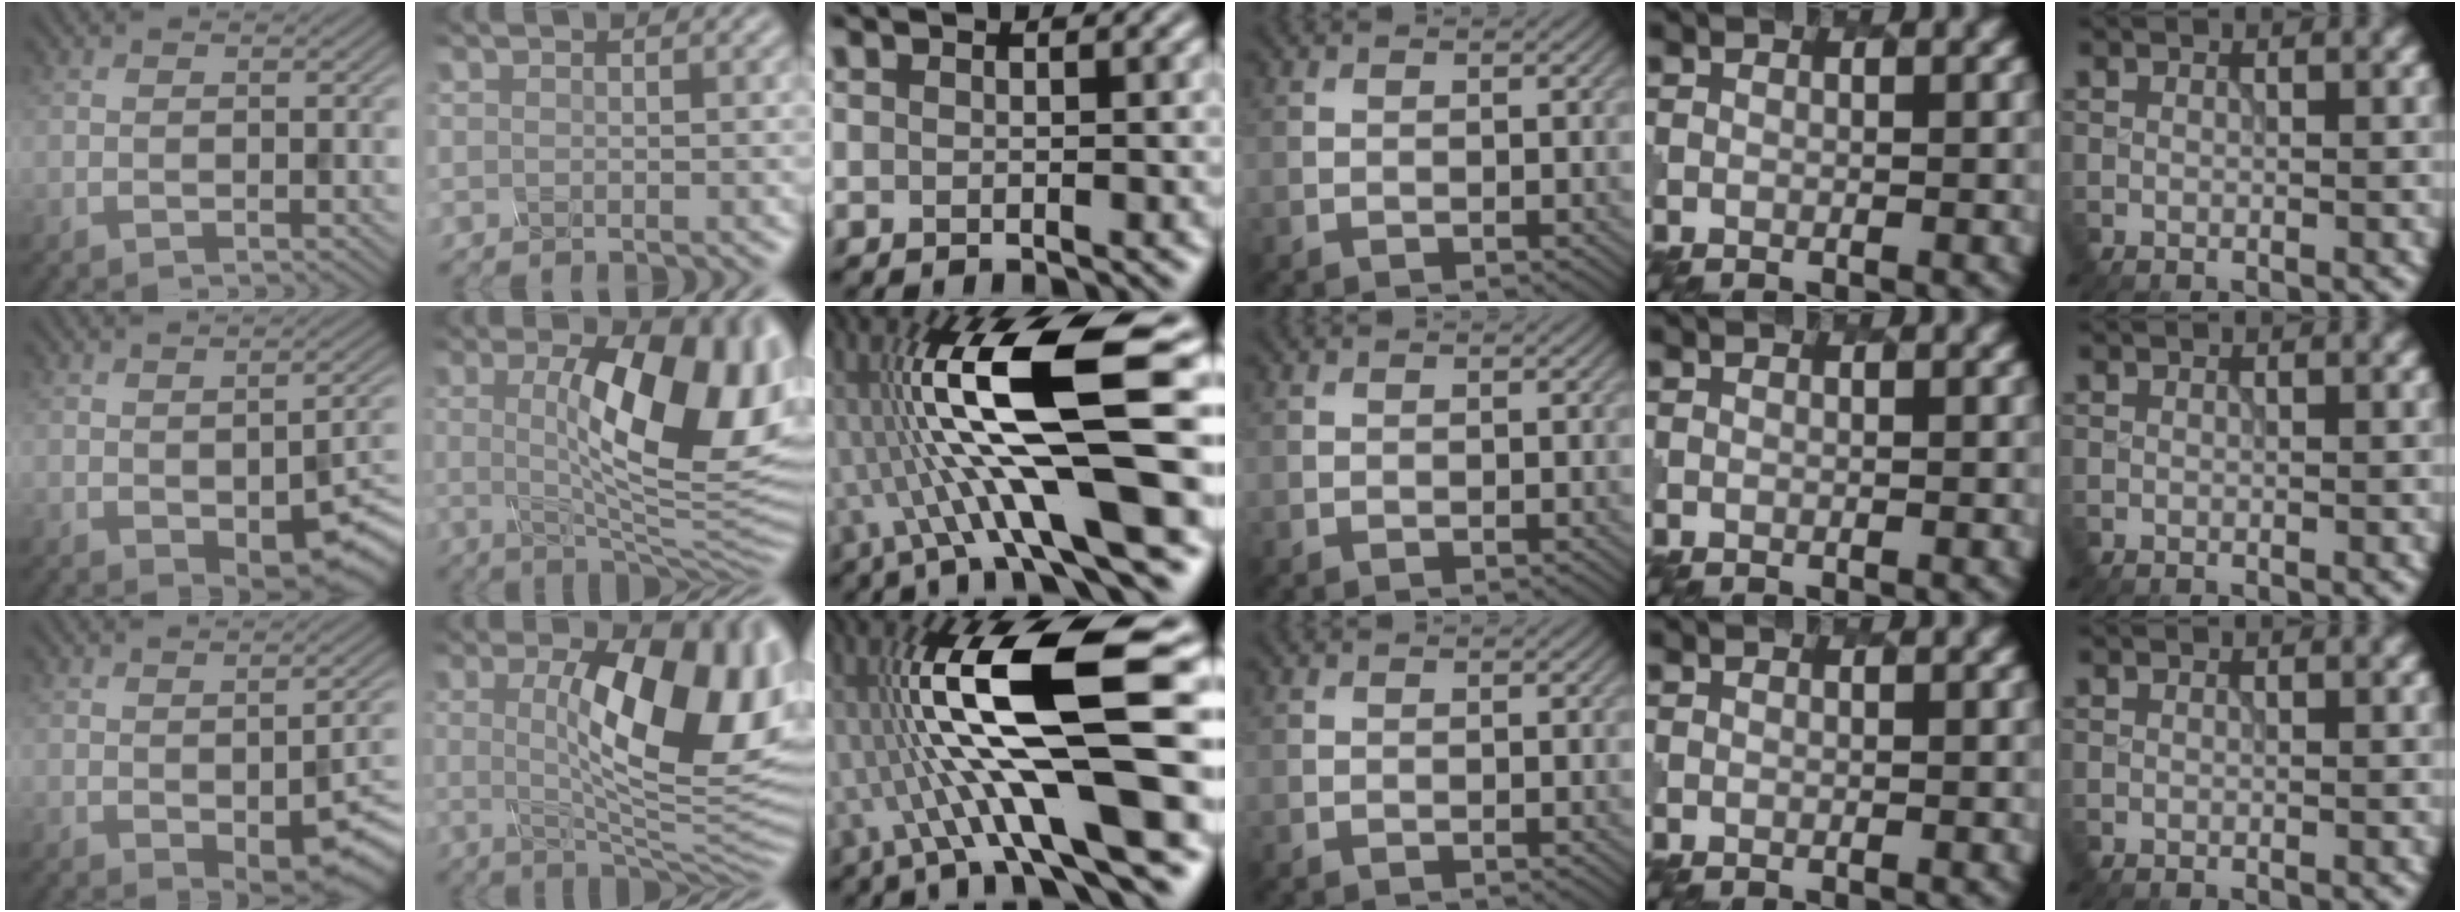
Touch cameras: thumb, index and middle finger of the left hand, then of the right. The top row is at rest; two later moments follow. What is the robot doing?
{"motion": "pour", "object": "mug"}